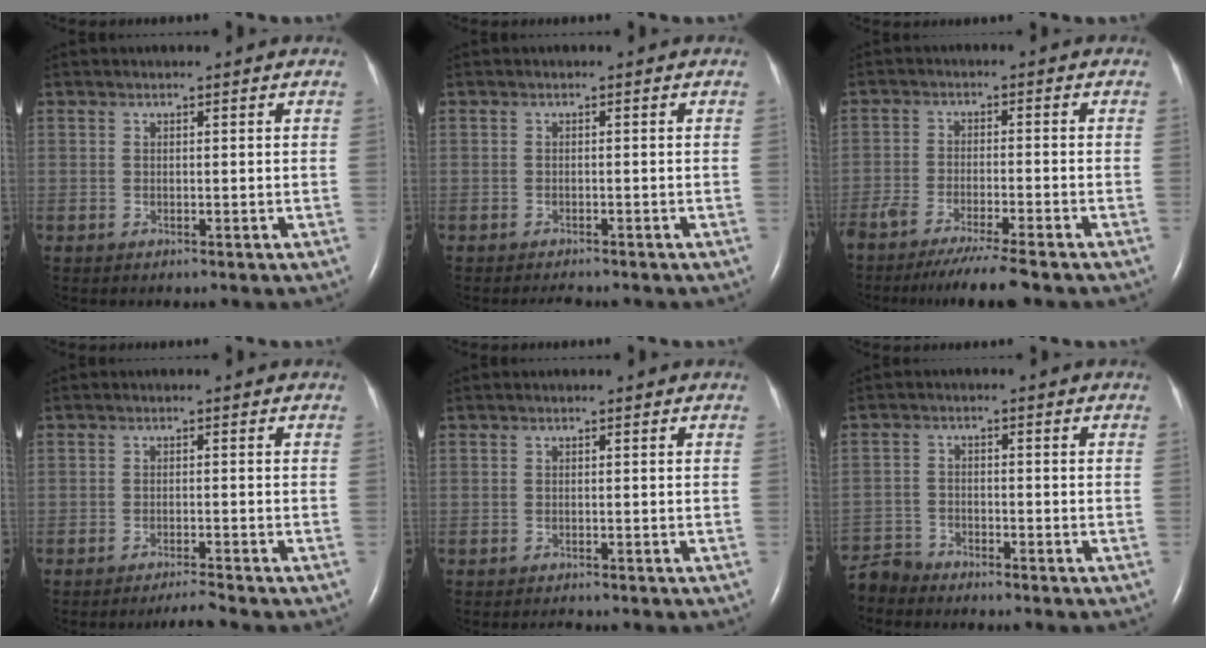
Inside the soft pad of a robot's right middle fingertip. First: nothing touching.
{"total": 1.9, "force": [-1.8, 0.4, 0.6], "torque": [-0.012, -0.006, -0.020]}
{"total": 9.8, "force": [-8.2, -0.1, 5.4], "torque": [-0.080, -0.027, -0.131]}
{"total": 2.4, "force": [-2.2, -0.8, 0.5], "torque": [-0.015, -0.012, -0.038]}
{"total": 0.8, "force": [-0.8, 0.0, 0.2], "torque": [-0.007, -0.004, -0.009]}
{"total": 5.2, "force": [-5.0, 1.1, -0.6], "torque": [0.014, -0.007, -0.102]}